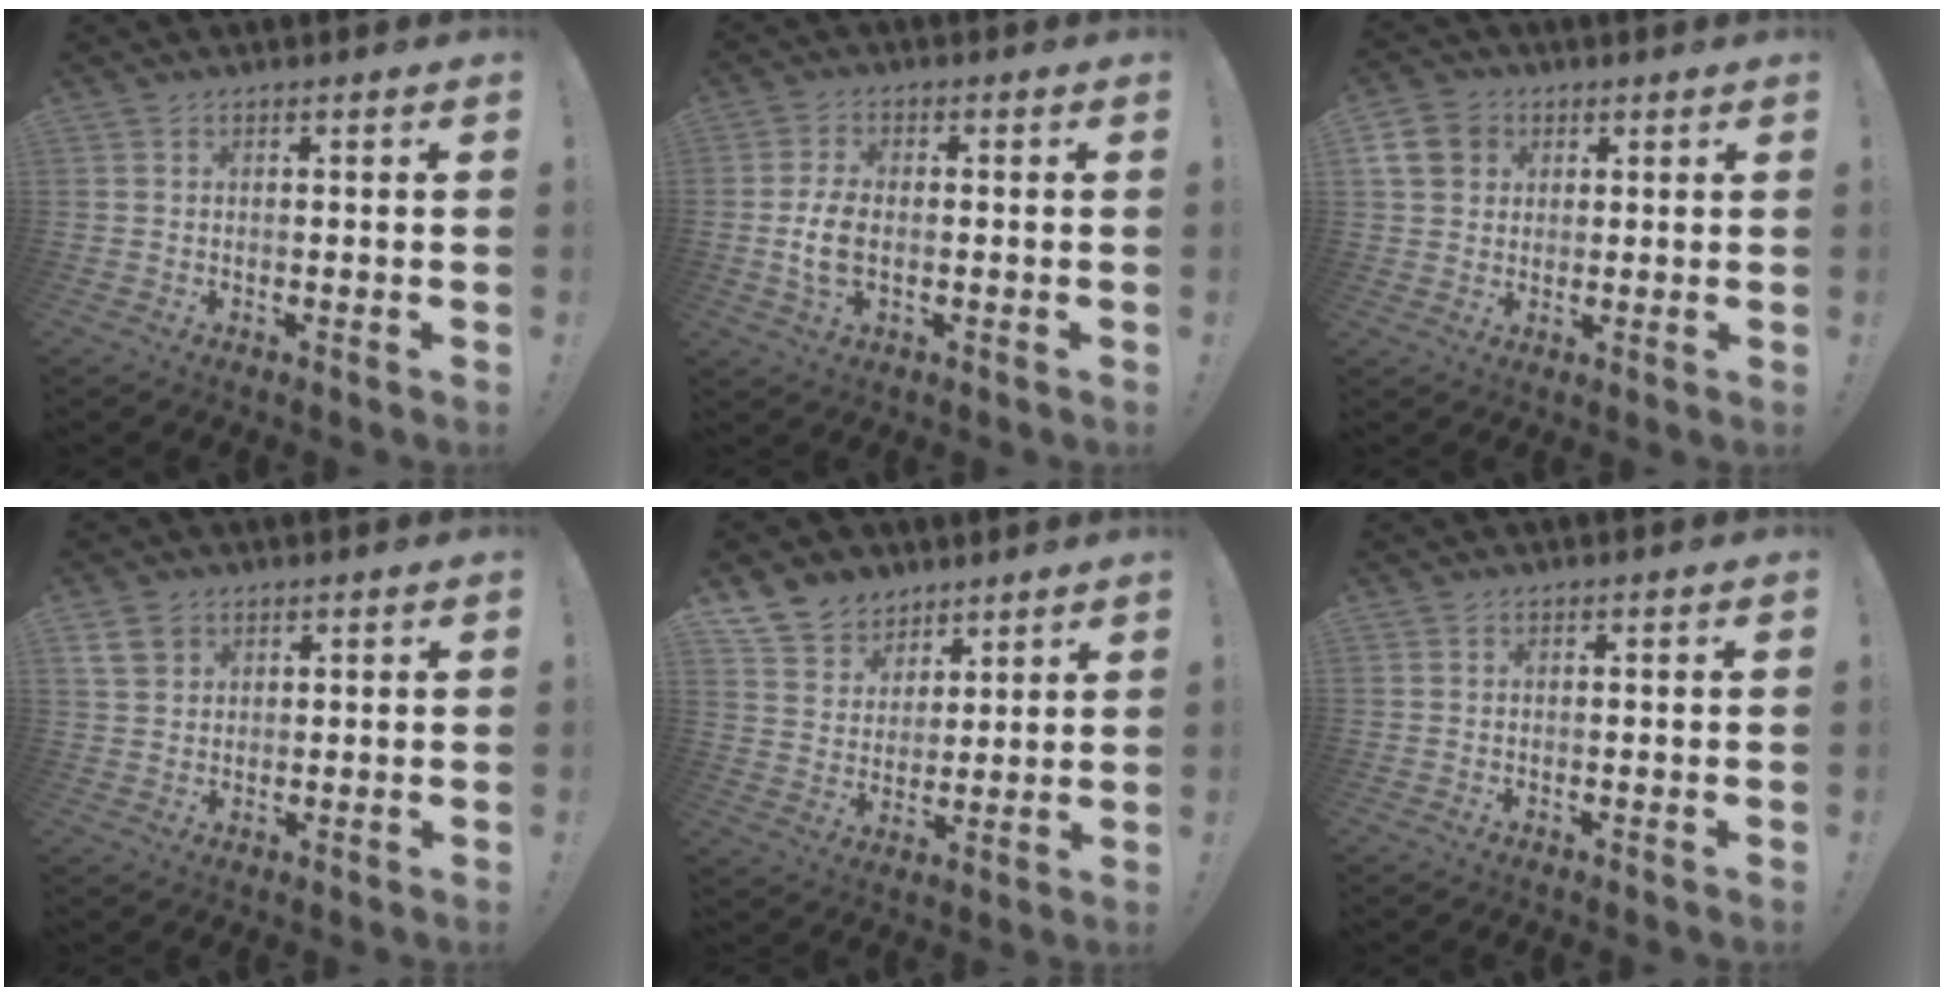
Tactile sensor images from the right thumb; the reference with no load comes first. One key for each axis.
{"total": 6.9, "fx": -1.2, "fy": 3.8, "fz": 5.6, "tx": -0.104, "ty": -0.006, "tz": -0.020}
{"total": 8.6, "fx": 3.0, "fy": 7.3, "fz": 3.4, "tx": -0.063, "ty": -0.006, "tz": 0.063}
{"total": 5.4, "fx": 3.1, "fy": 3.9, "fz": 2.1, "tx": -0.042, "ty": -0.004, "tz": 0.063}
{"total": 10.3, "fx": 7.4, "fy": 6.9, "fz": 1.6, "tx": -0.038, "ty": -0.058, "tz": 0.148}
{"total": 0.0}